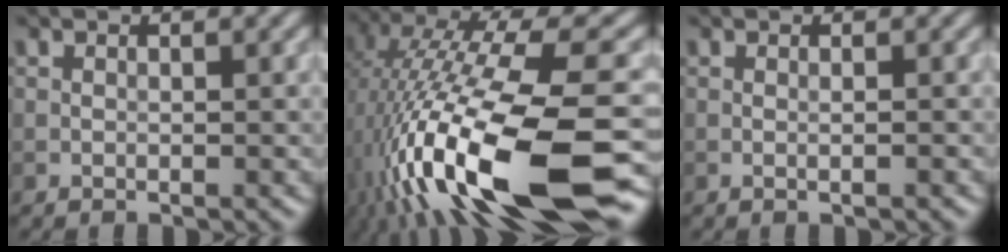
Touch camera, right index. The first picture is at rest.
{"total": 17.8, "force": [-6.2, 4.5, 16.0], "torque": [-0.288, 0.018, -0.110]}
{"total": 0.6, "force": [-0.1, 0.2, 0.6], "torque": [-0.007, -0.001, -0.005]}